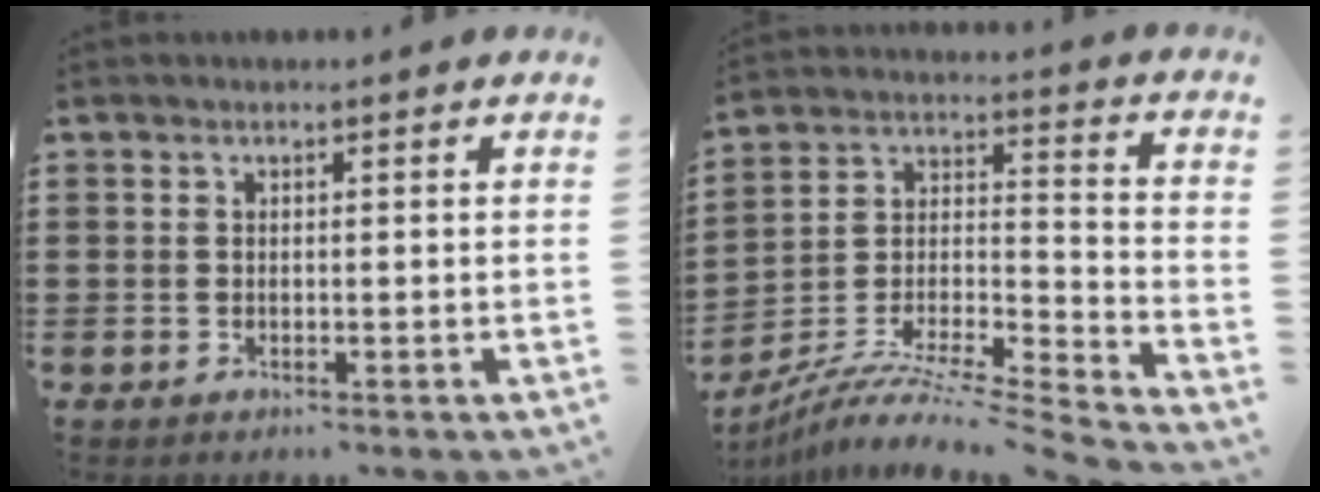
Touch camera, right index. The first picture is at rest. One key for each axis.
{"total": 9.0, "fx": -8.1, "fy": 0.4, "fz": 3.8, "tx": -0.068, "ty": 0.000, "tz": -0.166}